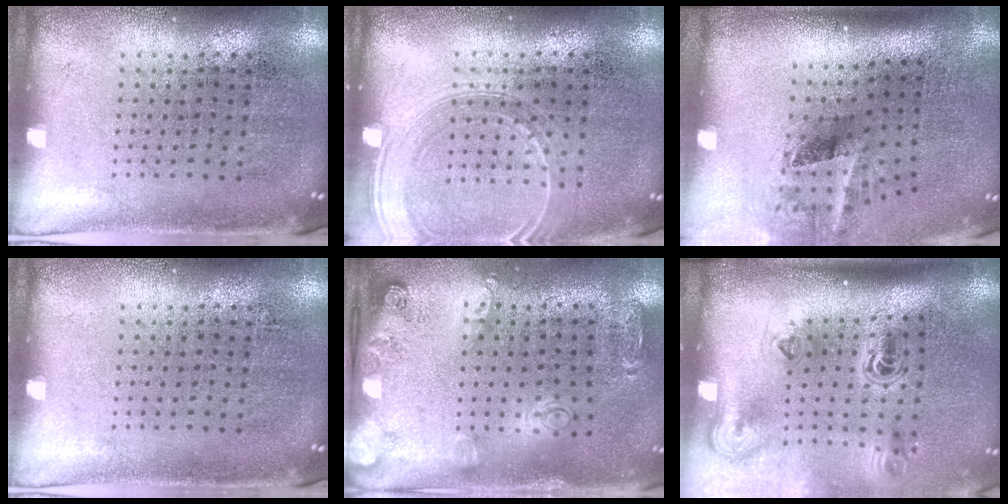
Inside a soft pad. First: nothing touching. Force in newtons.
{"total": 1.5, "press": 1.5, "slide": 0.4}
{"total": 2.0, "press": 1.3, "slide": 1.5}
{"total": 0.0}
{"total": 1.5, "press": 1.4, "slide": 0.7}
{"total": 2.3, "press": 1.5, "slide": 1.7}